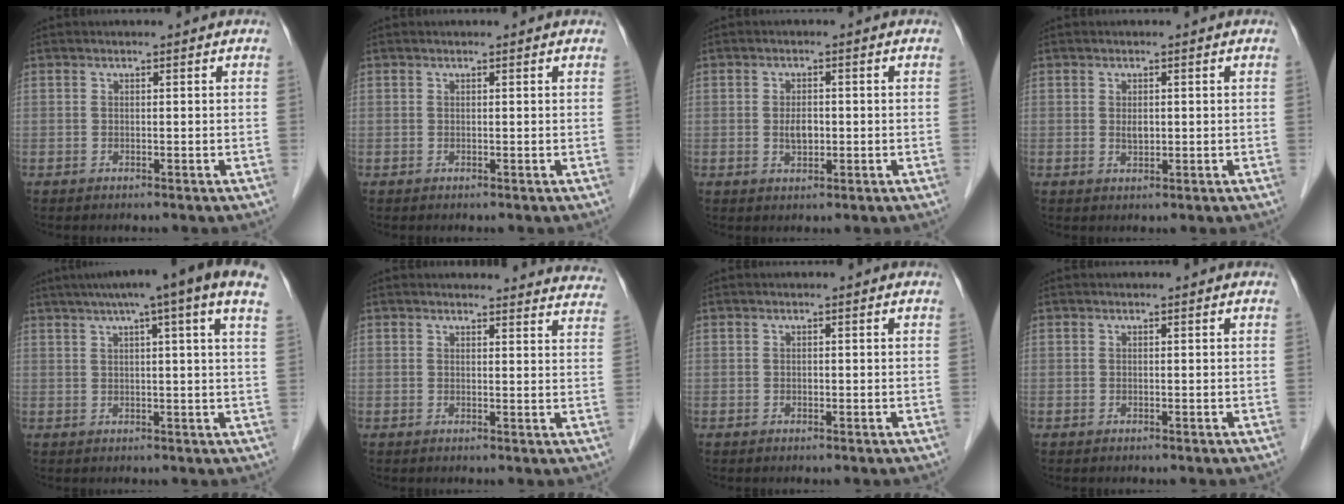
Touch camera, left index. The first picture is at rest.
{"total": 0.8, "force": [0.8, 0.1, 0.2], "torque": [-0.006, 0.007, 0.010]}
{"total": 2.6, "force": [-0.3, 1.3, 2.2], "torque": [-0.042, 0.000, -0.003]}
{"total": 1.4, "force": [0.1, 0.7, 1.2], "torque": [-0.021, -0.003, 0.005]}
{"total": 15.0, "force": [9.6, -0.1, 11.6], "torque": [-0.177, 0.048, 0.112]}
{"total": 15.2, "force": [14.8, 2.6, 1.9], "torque": [0.014, -0.045, 0.136]}
{"total": 0.0}
{"total": 0.0}